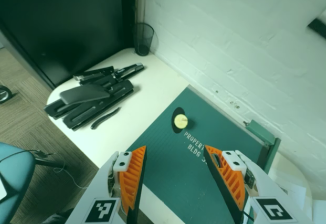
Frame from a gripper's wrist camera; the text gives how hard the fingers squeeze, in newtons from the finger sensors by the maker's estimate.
{"total": 0.0}